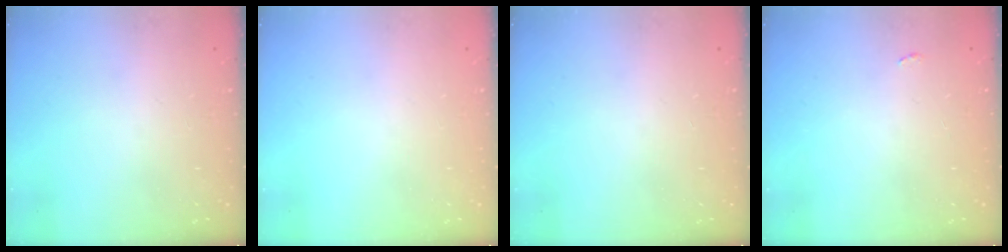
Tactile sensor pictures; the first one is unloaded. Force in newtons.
{"total": 0.0}
{"total": 7.3, "press": 1.3, "slide": 7.2}
{"total": 2.0, "press": 2.0, "slide": 0.3}